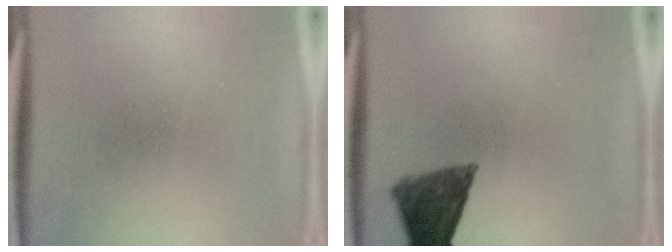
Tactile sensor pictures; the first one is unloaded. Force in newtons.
{"total": 9.2}